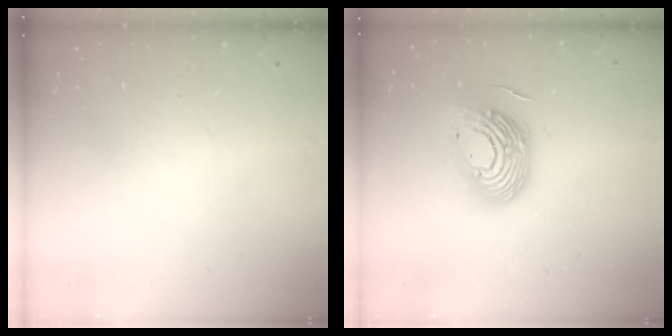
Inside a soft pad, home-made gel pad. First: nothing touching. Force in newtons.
{"total": 16.1, "press": 16.0, "slide": 1.3}